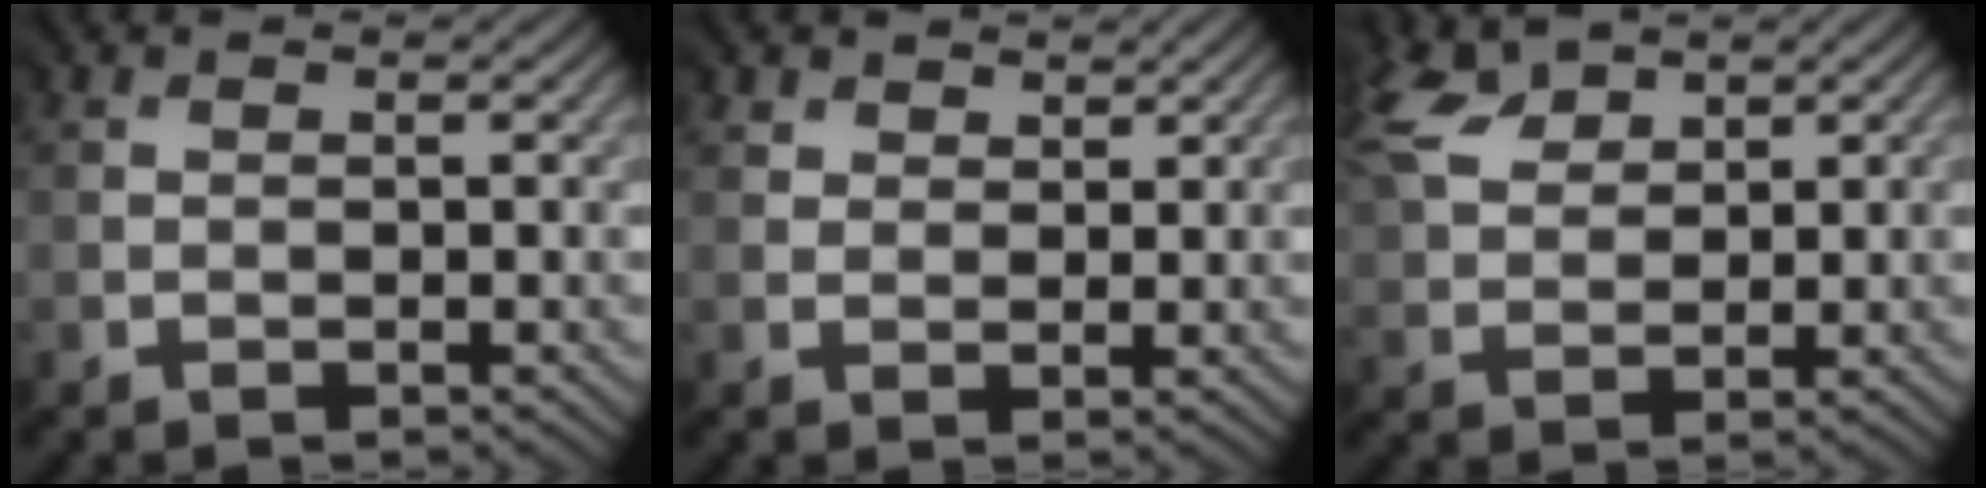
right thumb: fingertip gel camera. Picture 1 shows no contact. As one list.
[{"total": 2.6, "force": [2.3, 1.3, -0.2], "torque": [-0.009, -0.001, 0.040]}, {"total": 6.7, "force": [5.0, 3.1, 3.3], "torque": [-0.116, 0.024, 0.101]}]